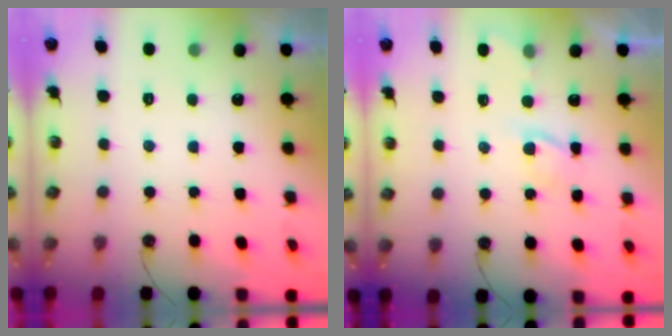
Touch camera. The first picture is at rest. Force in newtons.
{"total": 4.5, "press": 4.4, "slide": 0.6}